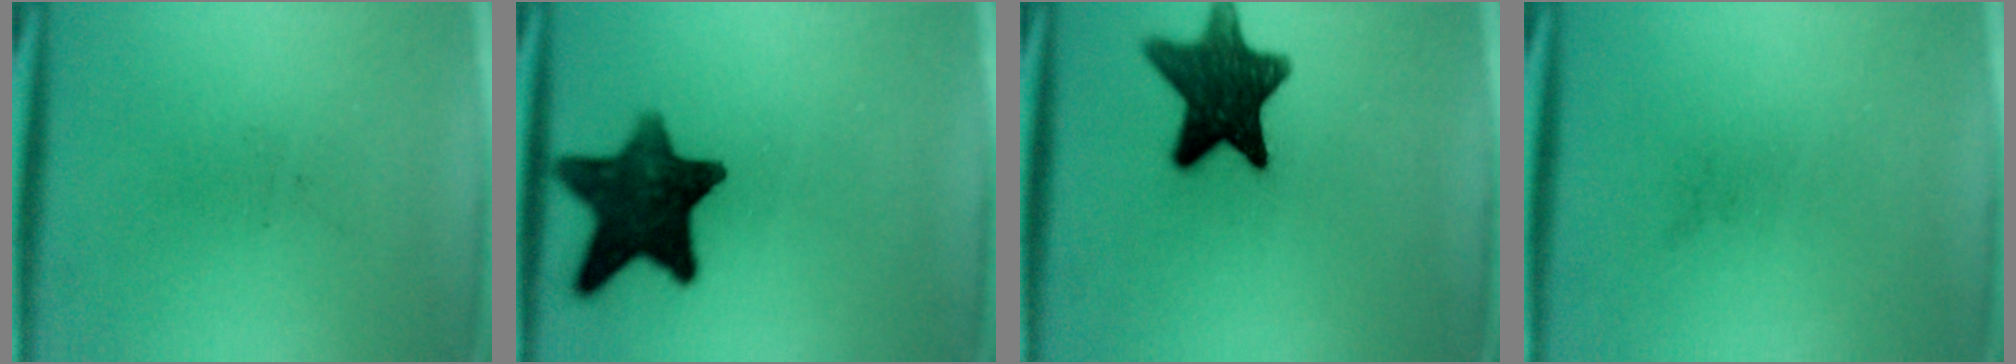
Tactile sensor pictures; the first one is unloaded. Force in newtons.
{"total": 13.2}
{"total": 13.3}
{"total": 0.0}